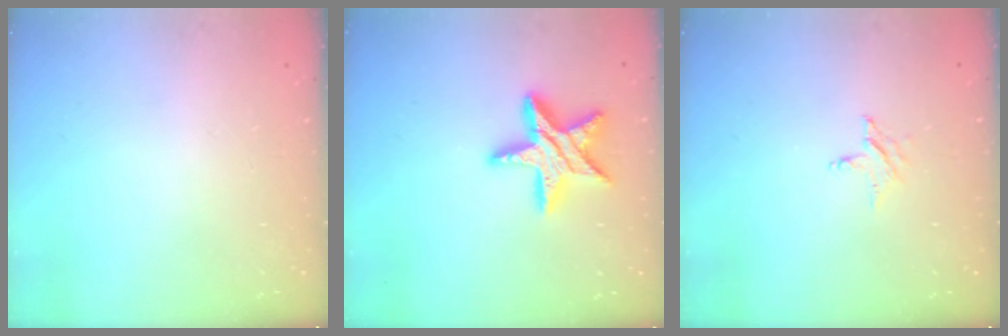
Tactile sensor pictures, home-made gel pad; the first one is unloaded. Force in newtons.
{"total": 14.2, "press": 14.2, "slide": 1.0}
{"total": 2.8, "press": 2.8, "slide": 0.3}